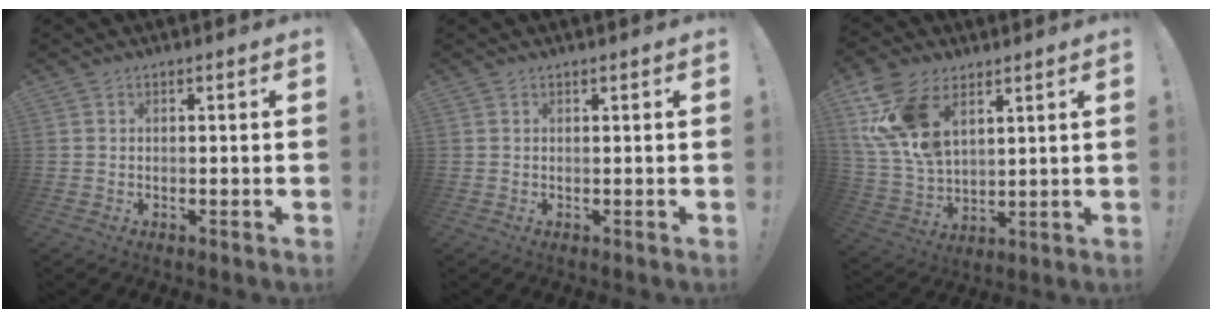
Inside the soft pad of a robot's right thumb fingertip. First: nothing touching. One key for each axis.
{"total": 0.0}
{"total": 15.9, "fx": 7.6, "fy": 9.6, "fz": 10.2, "tx": -0.203, "ty": -0.033, "tz": 0.146}